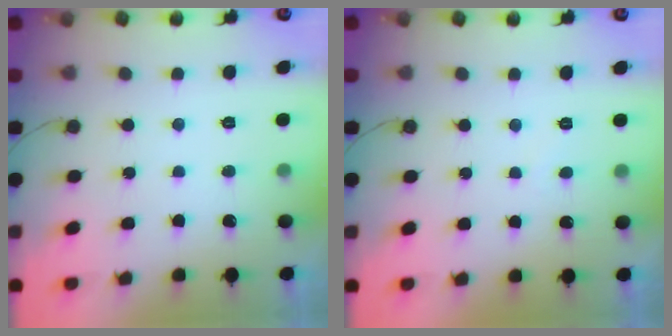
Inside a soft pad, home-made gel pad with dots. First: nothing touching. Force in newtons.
{"total": 1.6, "press": 1.5, "slide": 0.4}